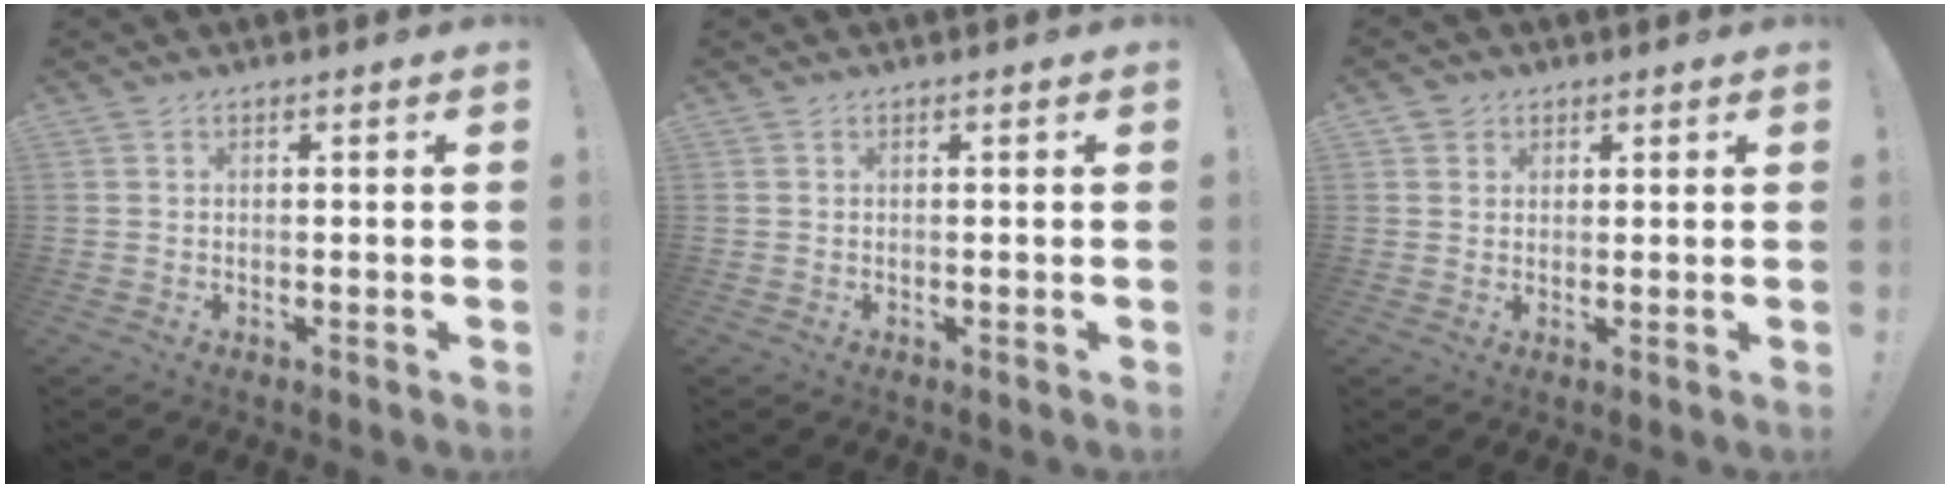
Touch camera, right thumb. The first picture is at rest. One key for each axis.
{"total": 0.0}
{"total": 2.6, "fx": 1.2, "fy": 2.2, "fz": 0.3, "tx": 0.002, "ty": -0.006, "tz": 0.021}